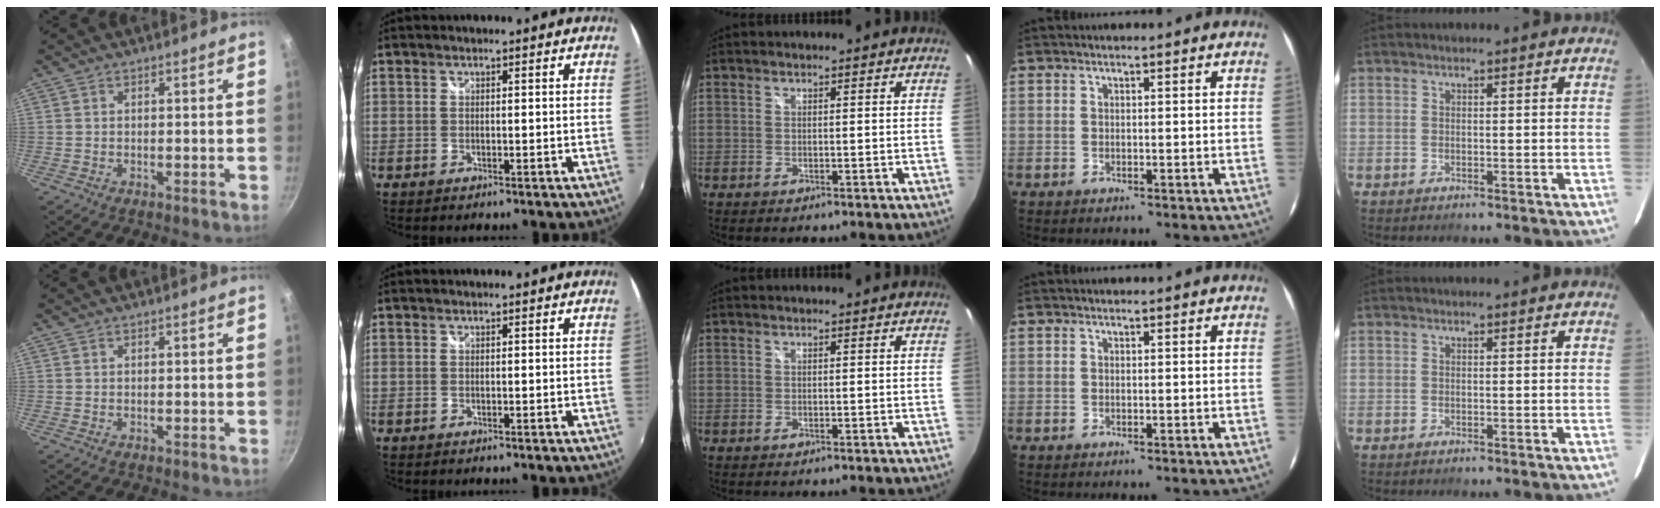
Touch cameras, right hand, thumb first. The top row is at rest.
{}